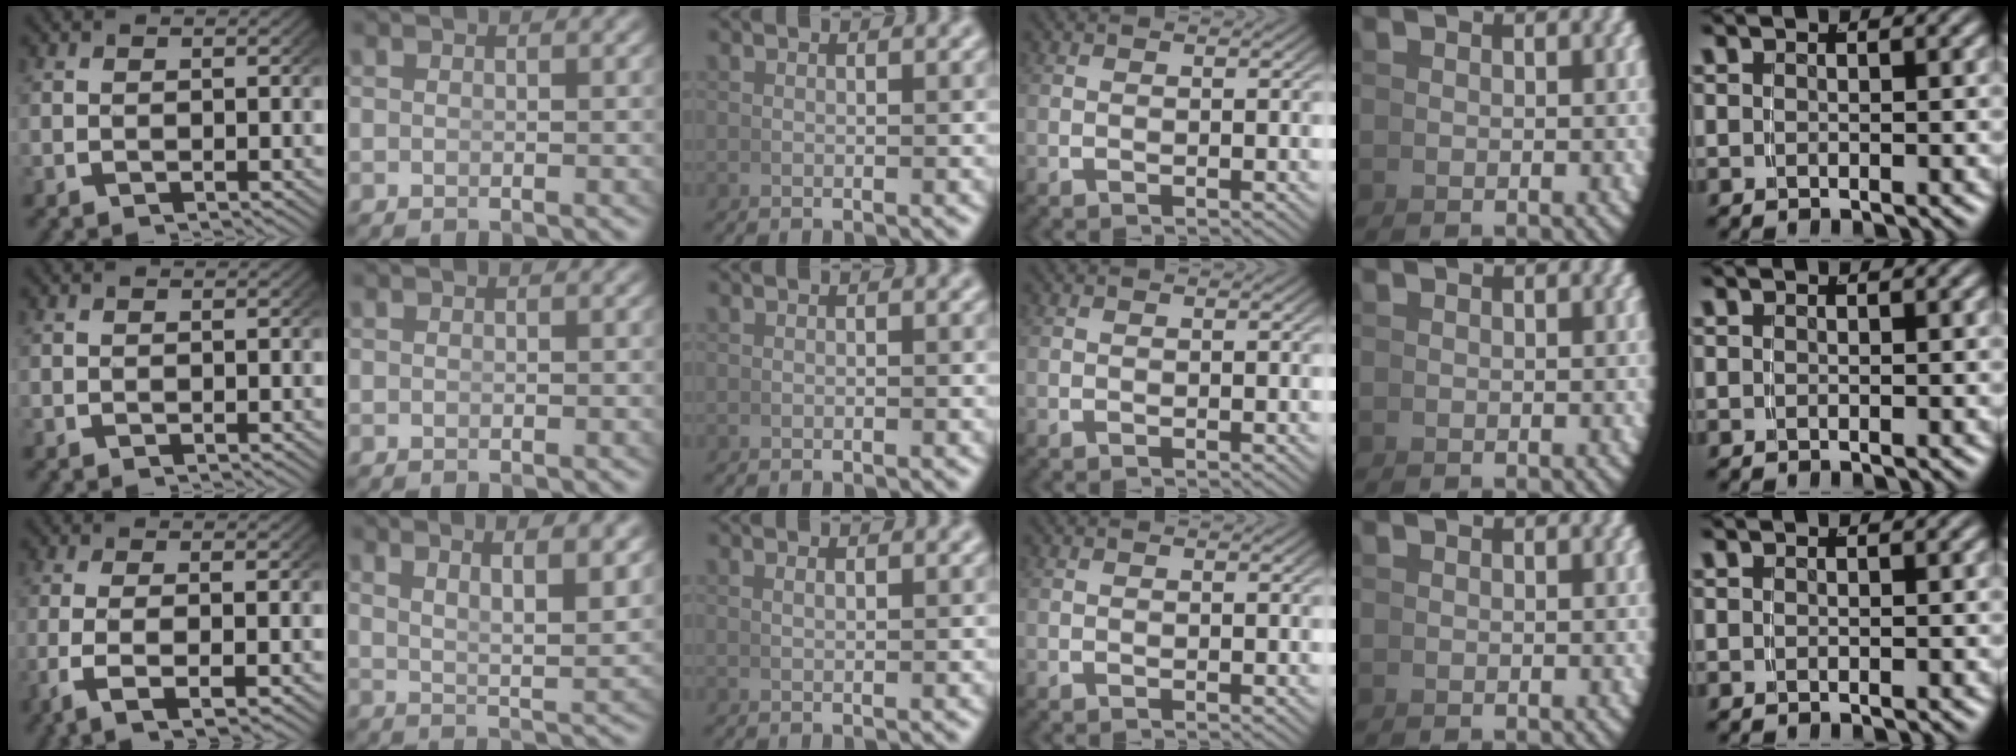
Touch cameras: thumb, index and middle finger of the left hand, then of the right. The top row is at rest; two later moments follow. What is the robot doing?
{"motion": "lift_and_place", "object": "hoodie"}